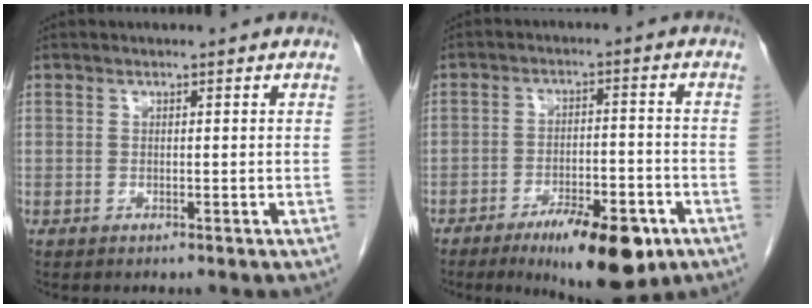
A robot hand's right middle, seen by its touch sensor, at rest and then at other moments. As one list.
[{"total": 11.9, "force": [-7.0, 3.2, 9.1], "torque": [-0.132, -0.011, -0.102]}]